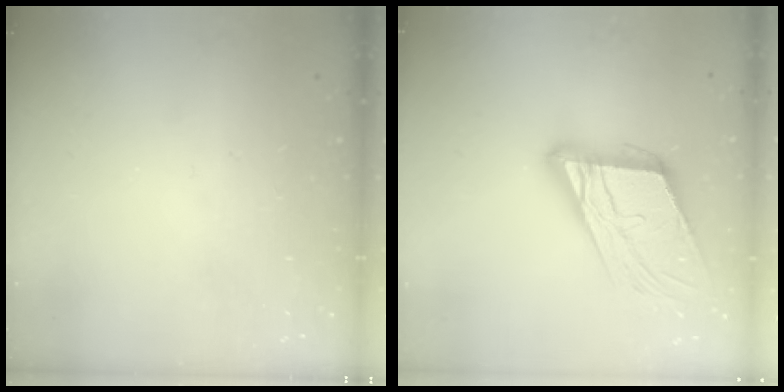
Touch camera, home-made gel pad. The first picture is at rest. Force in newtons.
{"total": 18.4, "press": 18.1, "slide": 2.9}